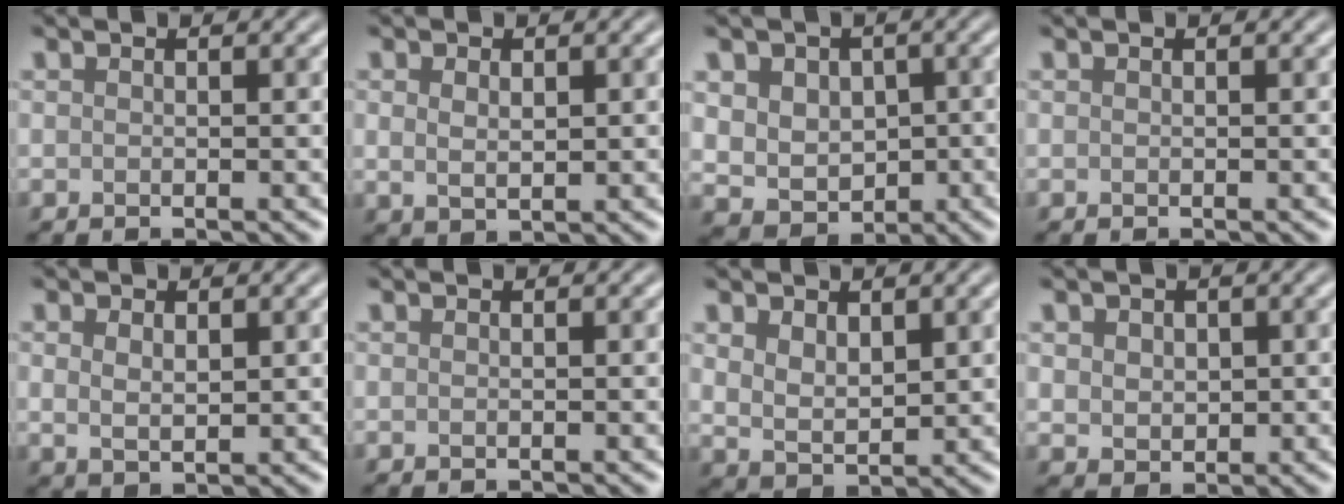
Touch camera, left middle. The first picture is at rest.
{"total": 1.9, "force": [0.5, 1.2, 1.4], "torque": [-0.027, -0.003, 0.012]}
{"total": 6.5, "force": [1.0, 5.4, 3.5], "torque": [-0.055, 0.015, 0.010]}
{"total": 0.0}
{"total": 2.2, "force": [0.6, 1.3, 1.7], "torque": [-0.034, -0.004, 0.016]}
{"total": 0.0}
{"total": 3.5, "force": [1.4, 2.2, 2.3], "torque": [-0.051, -0.008, 0.033]}
{"total": 2.6, "force": [0.7, 2.1, 1.2], "torque": [-0.027, 0.002, 0.010]}